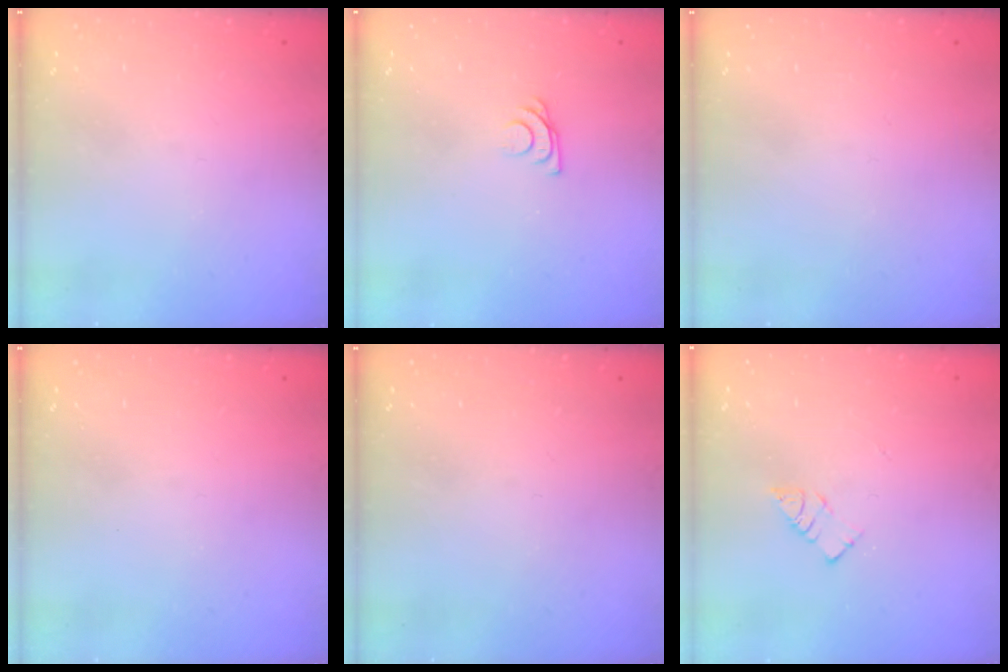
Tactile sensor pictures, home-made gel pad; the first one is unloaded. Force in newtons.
{"total": 6.1, "press": 6.0, "slide": 0.7}
{"total": 1.8, "press": 1.8, "slide": 0.1}
{"total": 0.0}
{"total": 0.0}
{"total": 5.1, "press": 5.1, "slide": 0.2}